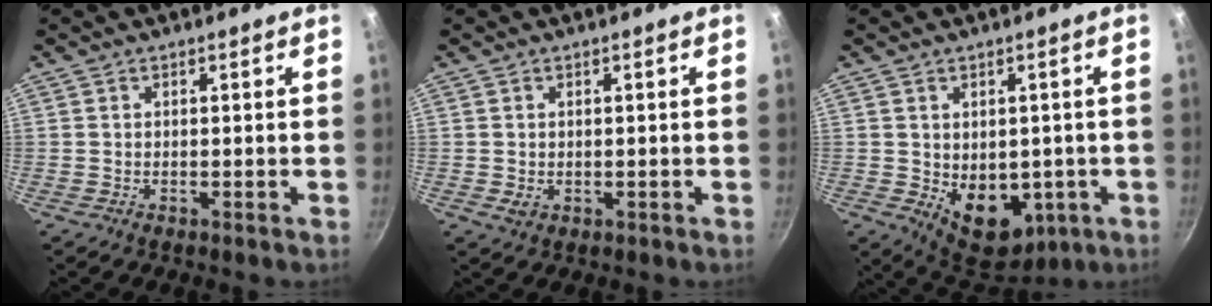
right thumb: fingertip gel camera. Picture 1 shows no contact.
{"total": 1.5, "force": [0.0, 1.2, 0.9], "torque": [-0.014, -0.004, 0.003]}
{"total": 11.5, "force": [-2.1, 8.0, 7.9], "torque": [-0.073, -0.014, -0.005]}